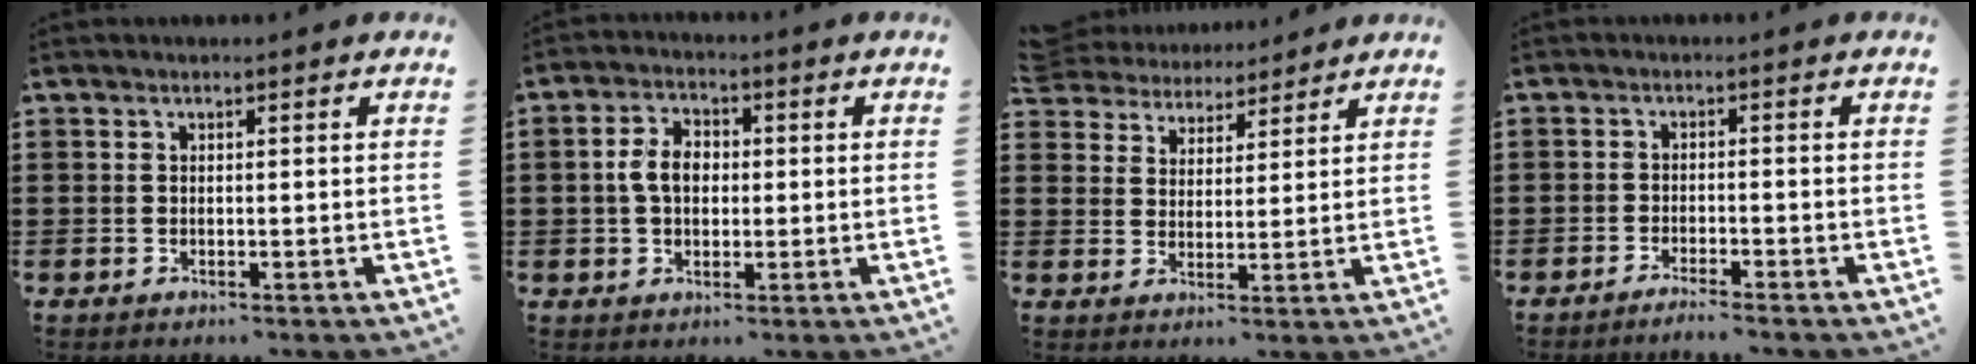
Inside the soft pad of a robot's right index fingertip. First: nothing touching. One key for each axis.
{"total": 5.2, "fx": 0.1, "fy": 3.5, "fz": 3.8, "tx": -0.088, "ty": 0.013, "tz": -0.003}
{"total": 4.7, "fx": 4.4, "fy": 1.5, "fz": -0.5, "tx": -0.014, "ty": -0.014, "tz": 0.083}
{"total": 2.0, "fx": -1.9, "fy": -0.4, "fz": 0.4, "tx": -0.008, "ty": 0.002, "tz": -0.038}